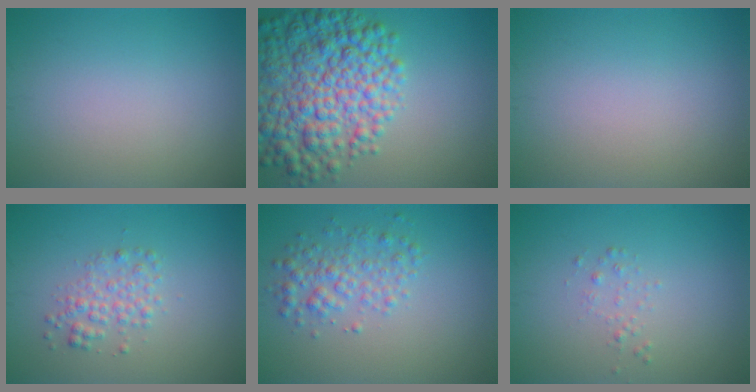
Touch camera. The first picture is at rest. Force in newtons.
{"total": 9.6, "press": 9.6, "slide": 0.3}
{"total": 0.0}
{"total": 2.2, "press": 2.2, "slide": 0.0}
{"total": 3.0, "press": 3.0, "slide": 0.0}
{"total": 0.8, "press": 0.8, "slide": 0.1}